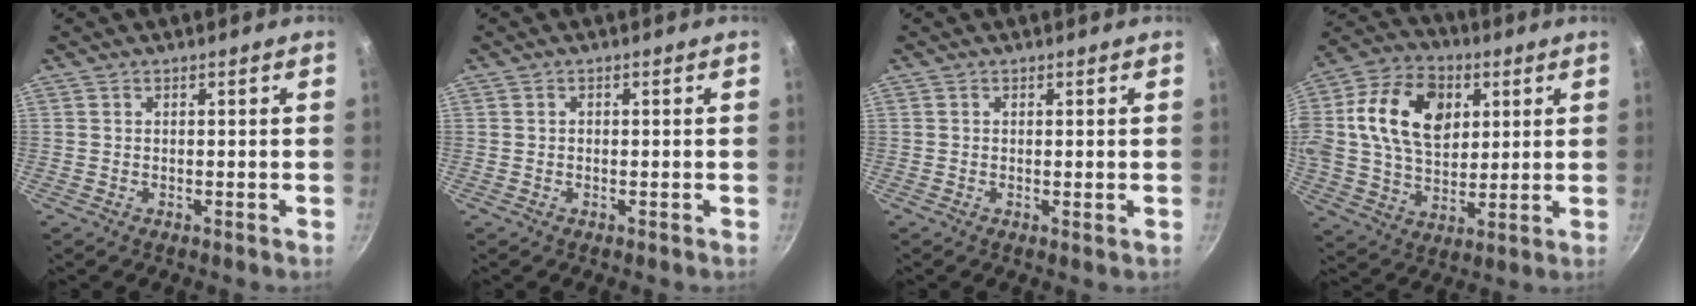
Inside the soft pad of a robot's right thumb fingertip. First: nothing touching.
{"total": 0.6, "force": [0.1, 0.5, 0.3], "torque": [-0.003, 0.004, 0.001]}
{"total": 0.6, "force": [0.1, 0.0, 0.6], "torque": [-0.011, -0.006, -0.001]}
{"total": 20.3, "force": [5.0, 14.2, 13.6], "torque": [-0.225, 0.011, 0.077]}